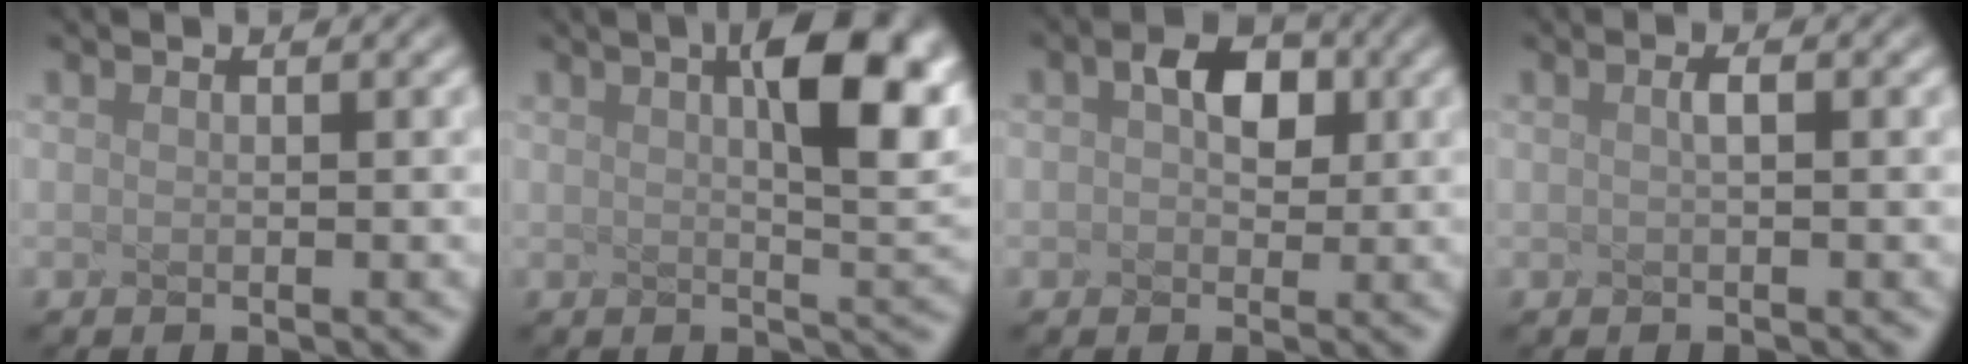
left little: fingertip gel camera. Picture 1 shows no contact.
{"total": 7.9, "force": [2.1, 1.5, 7.4], "torque": [-0.115, 0.008, 0.065]}
{"total": 1.1, "force": [-0.5, 0.6, 0.8], "torque": [-0.048, -0.004, 0.030]}
{"total": 1.3, "force": [-1.1, -0.7, 0.0], "torque": [-0.025, -0.004, 0.013]}